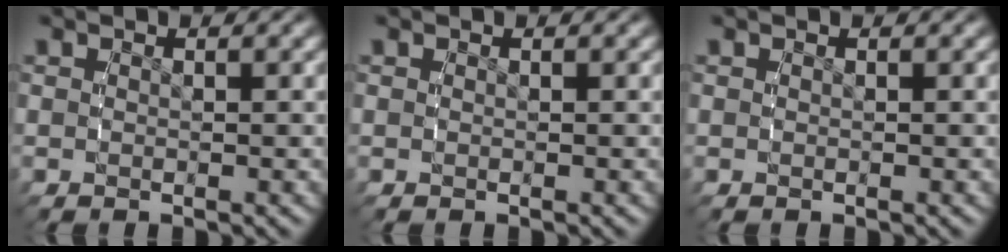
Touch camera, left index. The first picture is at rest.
{"total": 0.0}
{"total": 0.0}